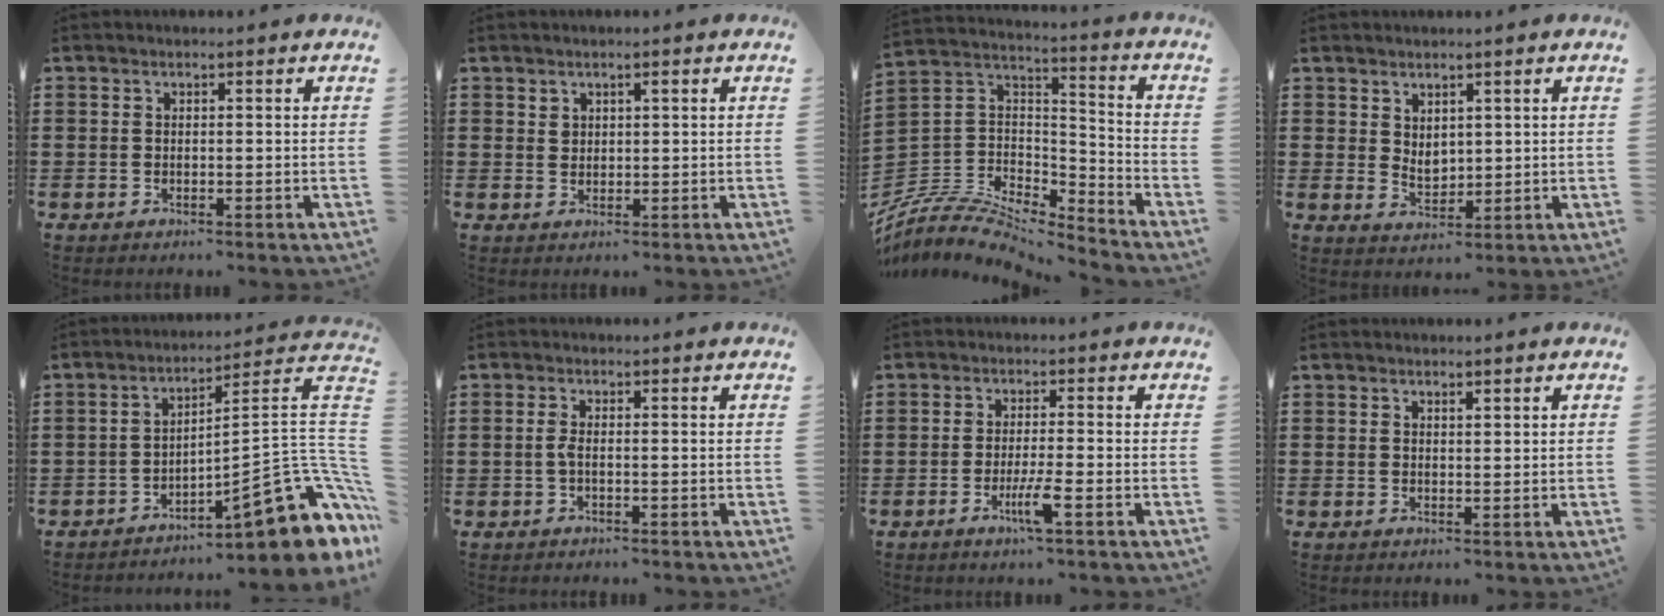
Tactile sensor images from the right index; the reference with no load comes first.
{"total": 1.3, "force": [0.7, 0.9, 0.7], "torque": [-0.016, 0.004, 0.014]}
{"total": 7.7, "force": [-6.8, 2.7, 2.5], "torque": [-0.068, 0.003, -0.138]}
{"total": 2.7, "force": [1.8, 1.7, 1.1], "torque": [-0.018, -0.002, 0.033]}
{"total": 13.5, "force": [-5.6, 3.2, 11.9], "torque": [-0.144, -0.015, -0.096]}
{"total": 1.7, "force": [-0.4, 0.2, 1.6], "torque": [-0.040, -0.002, -0.011]}
{"total": 4.5, "force": [-2.1, 0.0, 3.9], "torque": [-0.078, -0.016, -0.040]}
{"total": 0.8, "force": [0.8, 0.3, 0.2], "torque": [-0.006, 0.001, 0.015]}